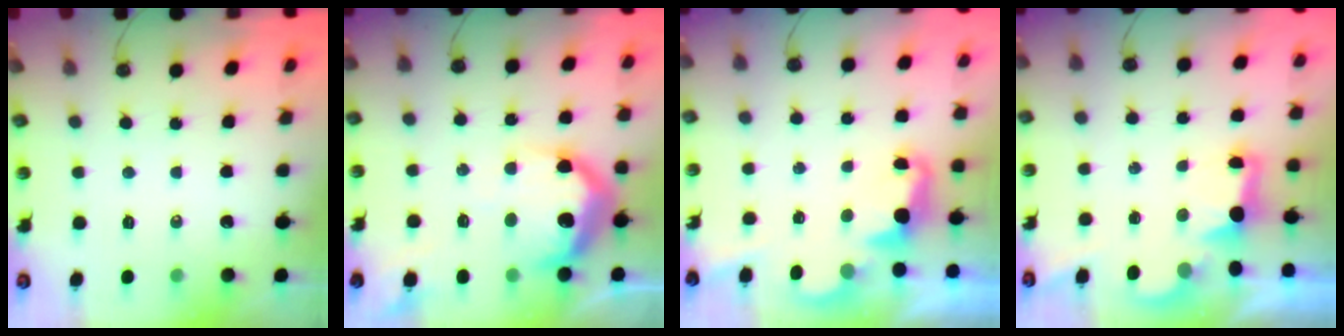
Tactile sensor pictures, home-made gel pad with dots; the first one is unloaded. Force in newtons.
{"total": 20.9, "press": 20.9, "slide": 1.5}
{"total": 2.6, "press": 2.5, "slide": 0.6}
{"total": 2.1, "press": 2.1, "slide": 0.5}